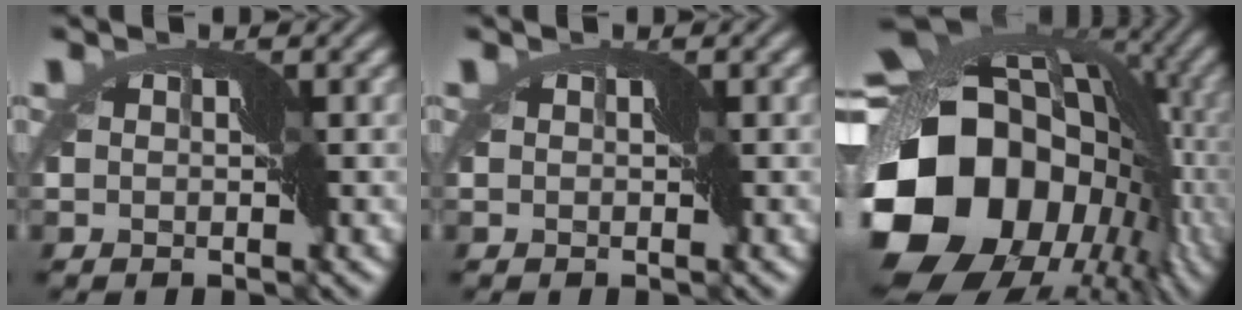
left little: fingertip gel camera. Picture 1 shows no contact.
{"total": 0.0}
{"total": 20.2, "force": [-5.3, 16.2, 10.7], "torque": [-0.236, -0.020, -0.108]}